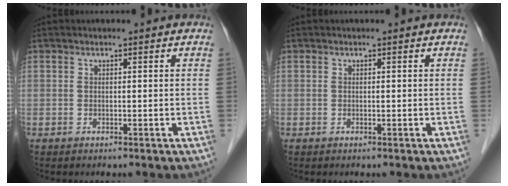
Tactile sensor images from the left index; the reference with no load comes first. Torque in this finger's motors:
{"motor_torque": [-0.08, -0.07, -0.09, -0.01]}